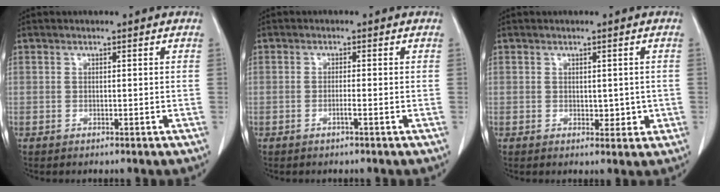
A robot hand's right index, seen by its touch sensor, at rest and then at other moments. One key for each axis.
{"total": 1.1, "fx": -0.6, "fy": -0.2, "fz": 0.9, "tx": -0.017, "ty": 0.001, "tz": -0.010}
{"total": 2.4, "fx": 0.0, "fy": 1.6, "fz": 1.8, "tx": -0.017, "ty": -0.003, "tz": 0.006}